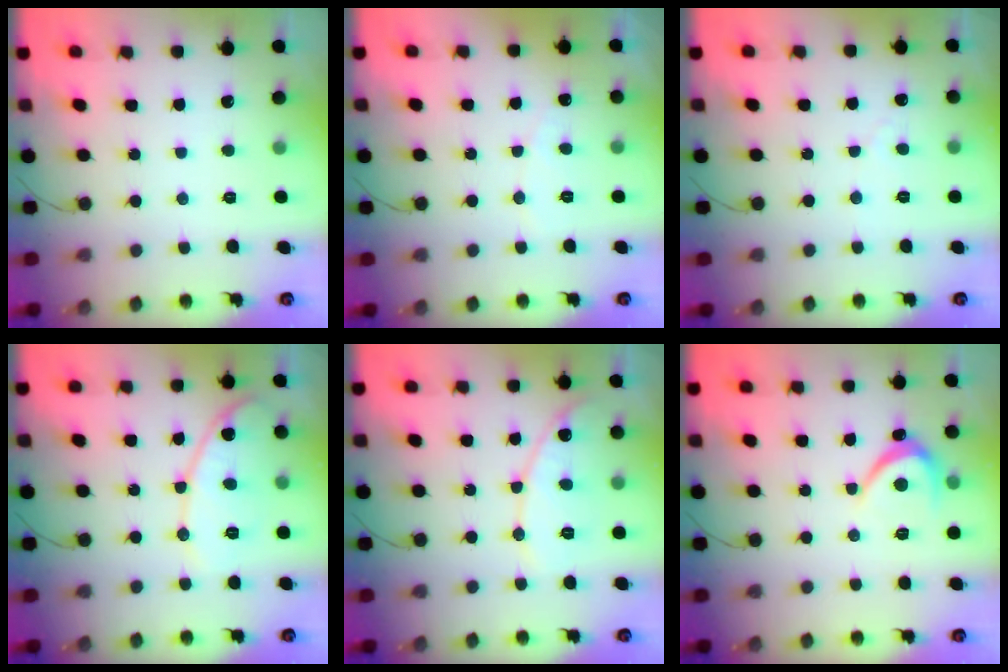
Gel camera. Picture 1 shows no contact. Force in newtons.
{"total": 2.8, "press": 2.8, "slide": 0.2}
{"total": 1.9, "press": 1.9, "slide": 0.1}
{"total": 11.0, "press": 11.0, "slide": 0.4}
{"total": 10.4, "press": 10.4, "slide": 0.9}
{"total": 3.9, "press": 3.9, "slide": 0.5}